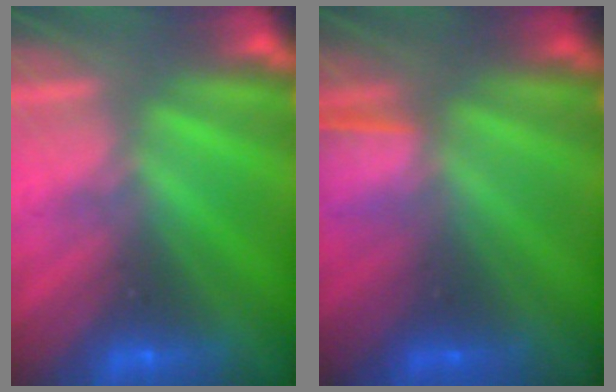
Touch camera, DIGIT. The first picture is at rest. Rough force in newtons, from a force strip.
{"total": 1.4}